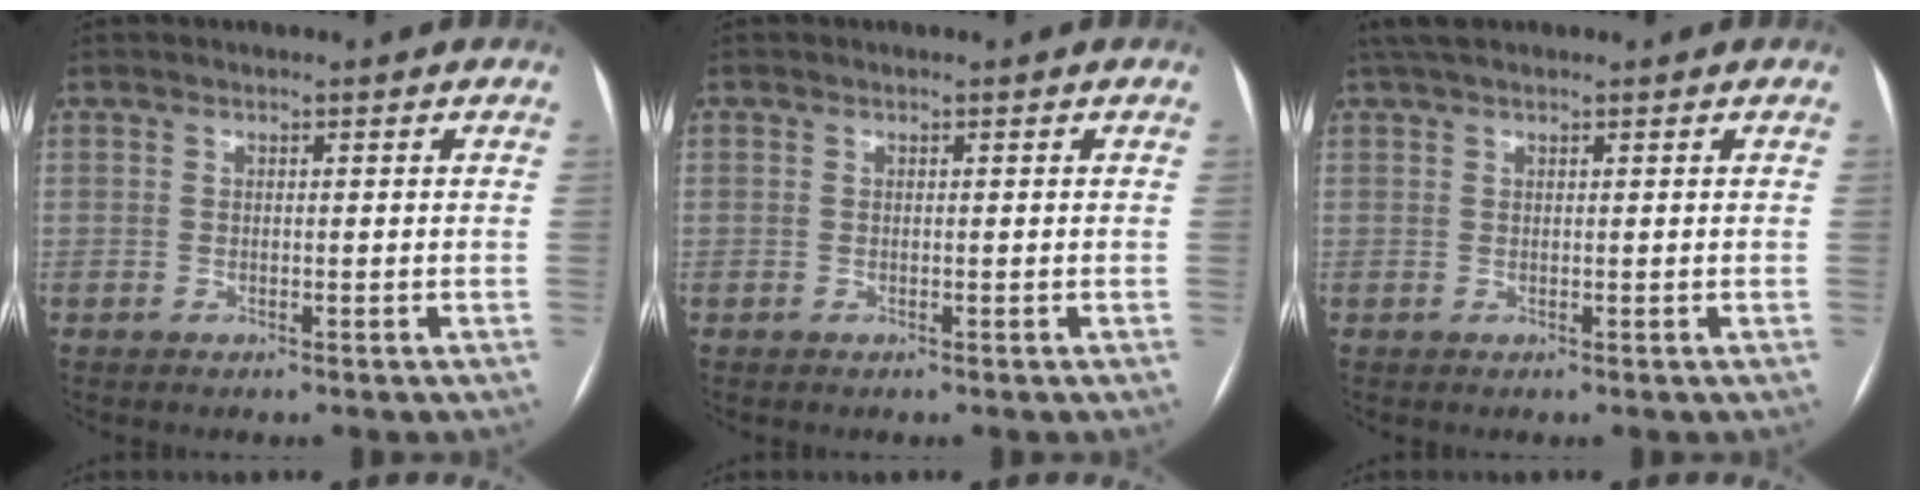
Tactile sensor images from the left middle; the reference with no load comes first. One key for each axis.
{"total": 0.0}
{"total": 3.9, "fx": 3.1, "fy": 0.9, "fz": 2.2, "tx": -0.042, "ty": 0.032, "tz": 0.058}